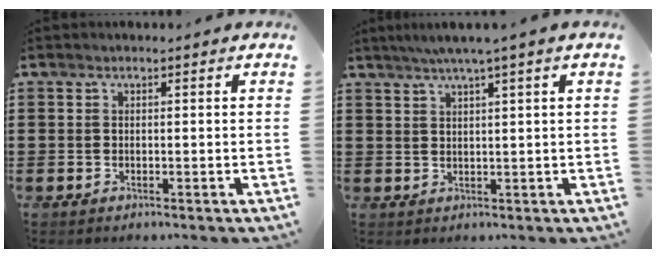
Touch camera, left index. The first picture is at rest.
{"total": 2.9, "force": [1.8, -0.6, 2.2], "torque": [-0.044, -0.001, 0.031]}